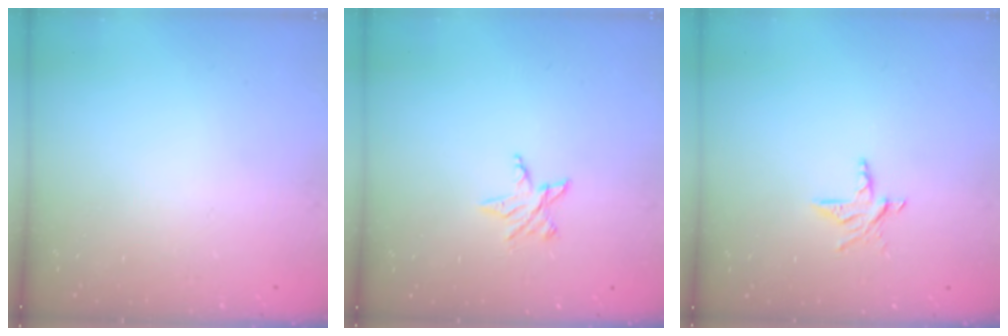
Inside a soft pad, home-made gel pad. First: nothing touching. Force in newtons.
{"total": 4.8, "press": 4.8, "slide": 0.5}
{"total": 6.2, "press": 6.2, "slide": 0.4}